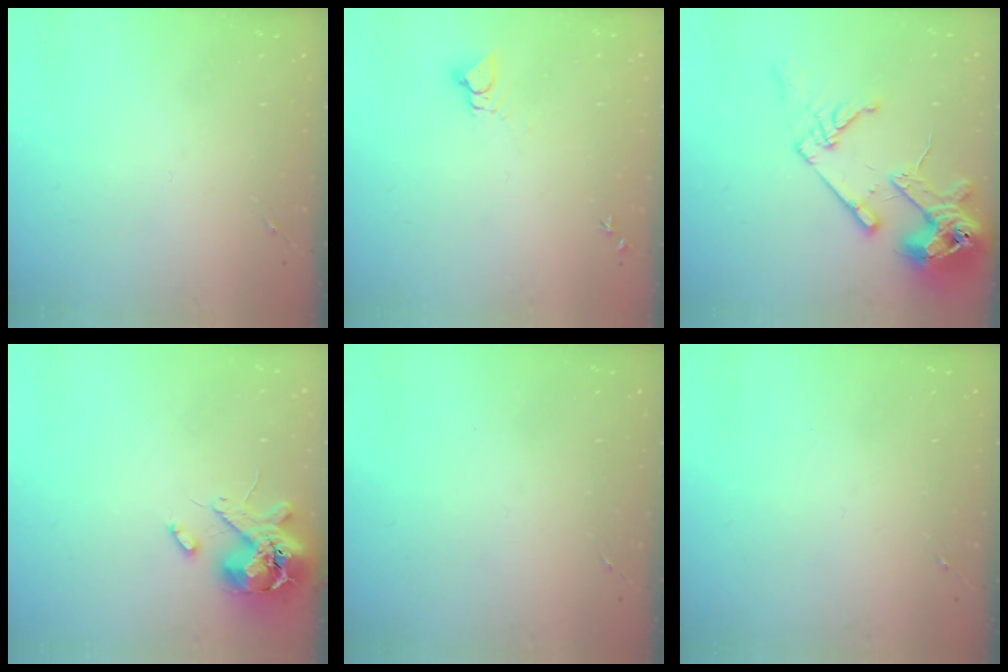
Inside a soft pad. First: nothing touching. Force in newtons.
{"total": 3.9, "press": 3.9, "slide": 0.2}
{"total": 18.6, "press": 18.4, "slide": 2.2}
{"total": 12.8, "press": 12.6, "slide": 2.0}
{"total": 0.0}
{"total": 0.0}